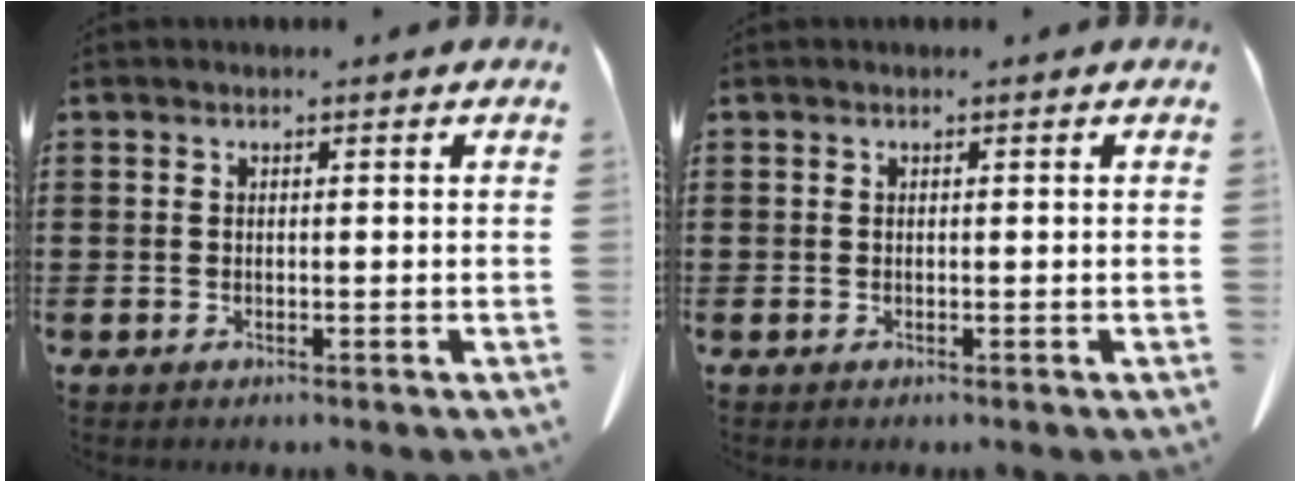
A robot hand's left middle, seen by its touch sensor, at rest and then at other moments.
{"total": 0.0}